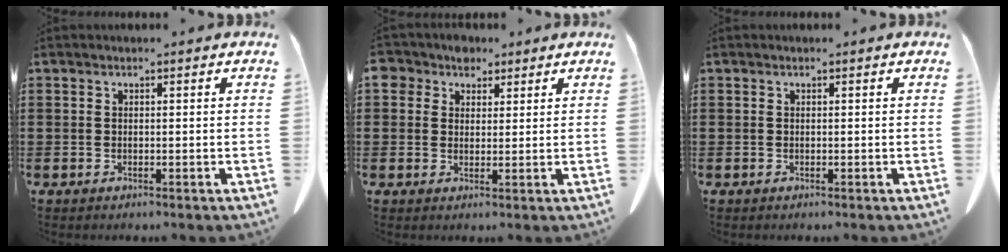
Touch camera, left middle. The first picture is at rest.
{"total": 4.1, "force": [2.6, 3.0, 1.0], "torque": [-0.030, 0.007, 0.047]}
{"total": 0.0}